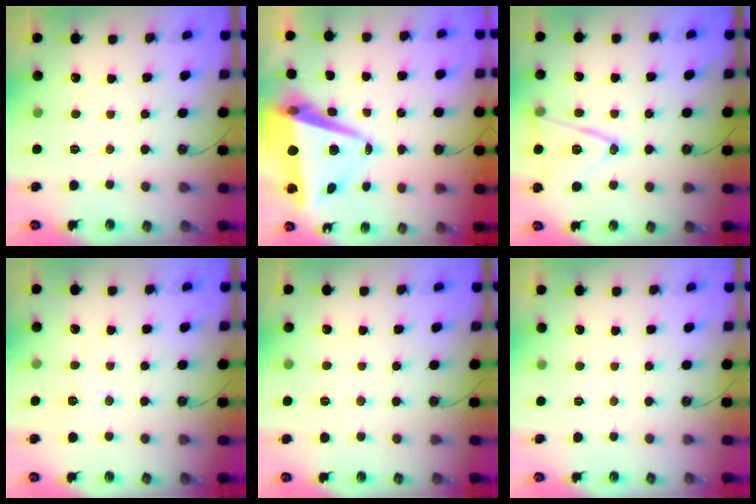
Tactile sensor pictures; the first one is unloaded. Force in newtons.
{"total": 12.9, "press": 12.5, "slide": 3.0}
{"total": 15.1, "press": 14.7, "slide": 3.4}
{"total": 7.4, "press": 5.8, "slide": 4.5}
{"total": 4.5, "press": 4.2, "slide": 1.5}
{"total": 0.0}